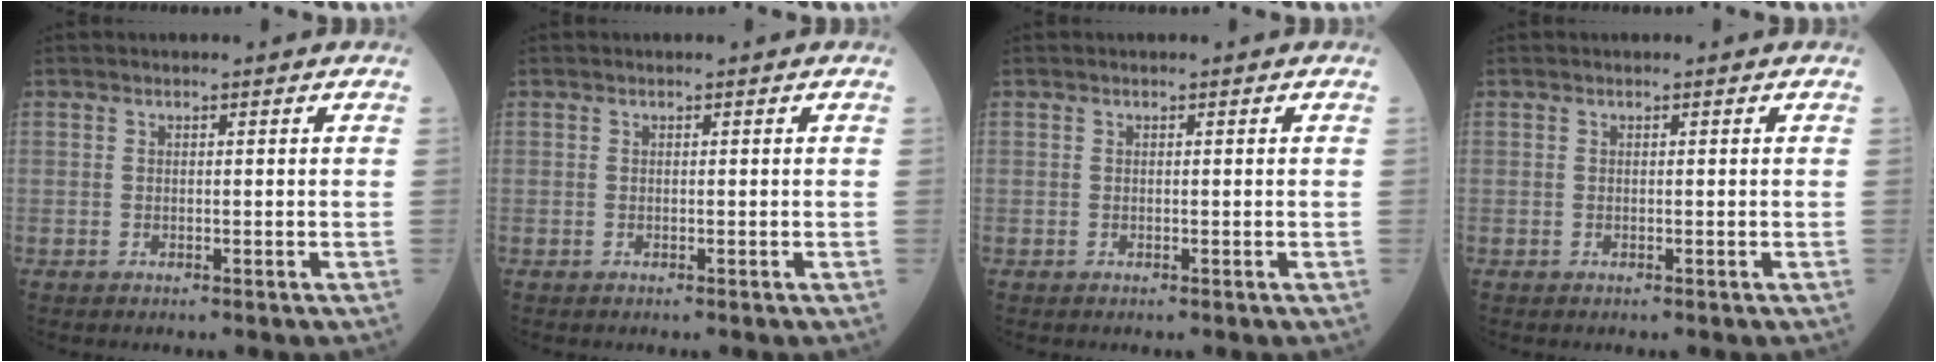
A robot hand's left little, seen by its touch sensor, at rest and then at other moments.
{"total": 0.0}
{"total": 0.0}
{"total": 0.0}